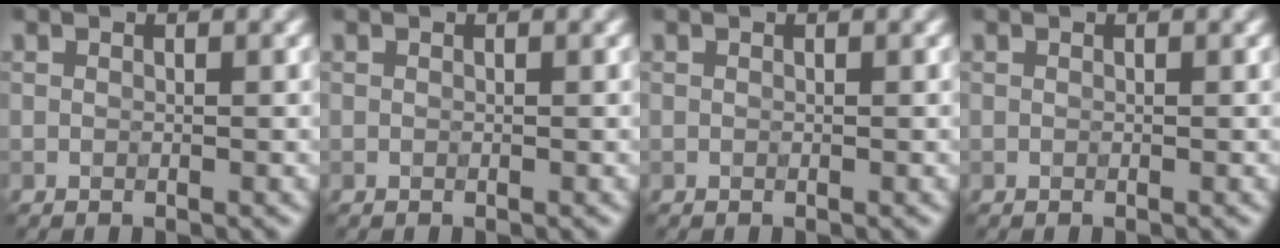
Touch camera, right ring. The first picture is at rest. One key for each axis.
{"total": 0.0}
{"total": 0.0}
{"total": 0.0}